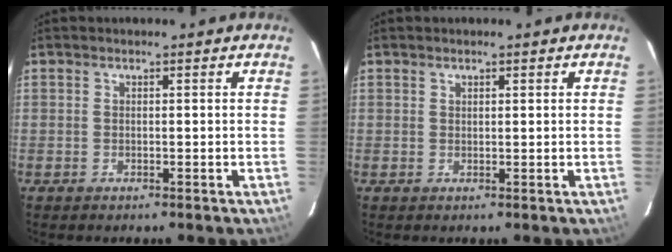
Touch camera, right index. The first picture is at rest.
{"total": 0.7, "force": [0.6, 0.3, 0.3], "torque": [-0.005, 0.002, 0.010]}